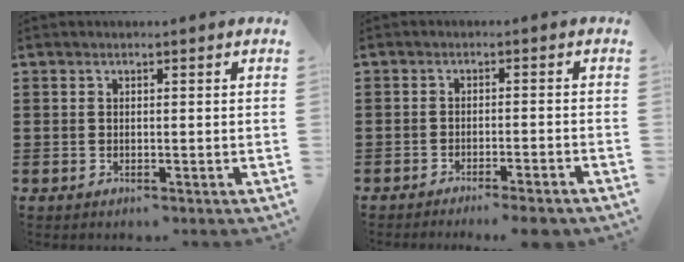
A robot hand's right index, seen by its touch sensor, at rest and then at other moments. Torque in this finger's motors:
{"motor_torque": [0.93, -0.75, 0.05, 0.00]}